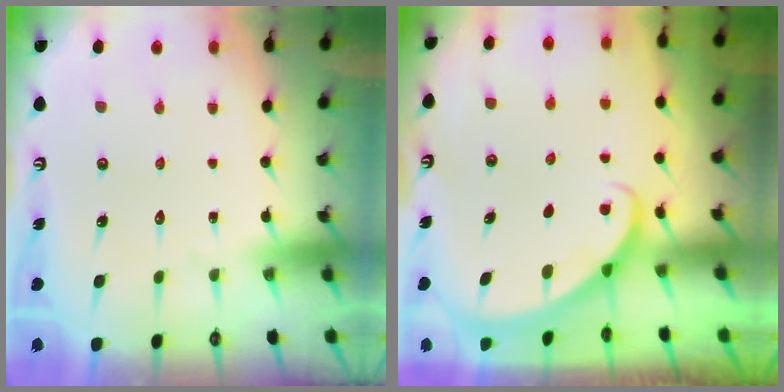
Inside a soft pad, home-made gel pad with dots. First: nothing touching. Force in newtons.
{"total": 2.1, "press": 2.1, "slide": 0.1}